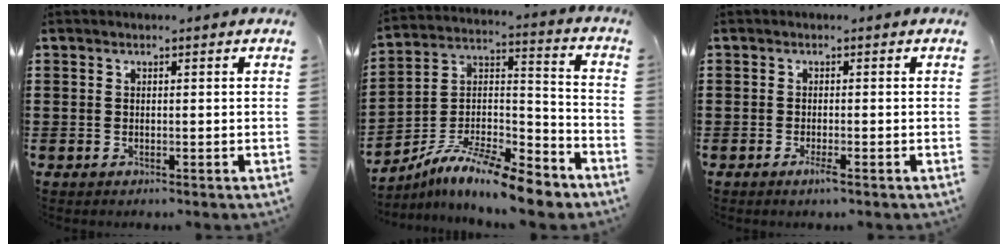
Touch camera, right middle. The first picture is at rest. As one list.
[{"total": 11.0, "force": [-9.4, 1.0, 5.6], "torque": [-0.105, 0.012, -0.188]}, {"total": 1.6, "force": [-0.9, 0.2, 1.3], "torque": [-0.023, -0.003, -0.016]}]